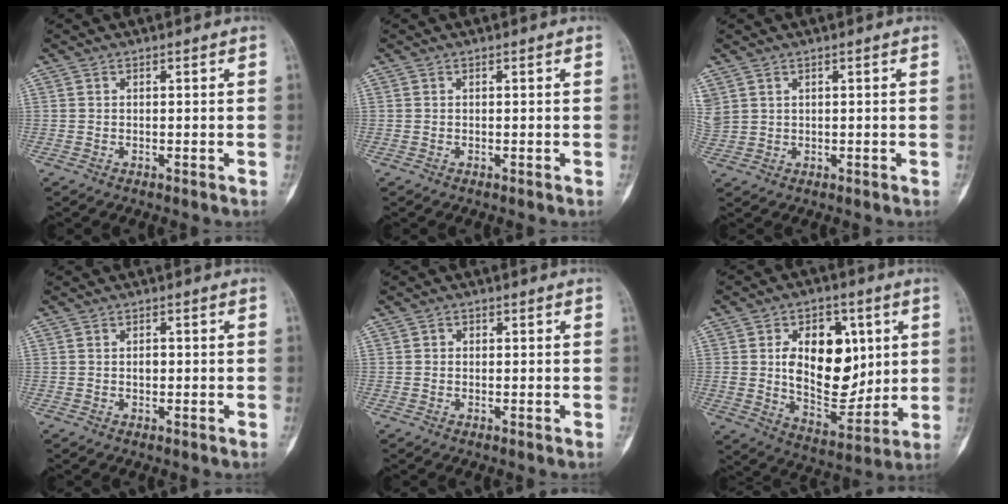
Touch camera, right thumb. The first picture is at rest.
{"total": 0.0}
{"total": 4.0, "force": [2.2, 2.7, 1.9], "torque": [-0.055, 0.004, 0.058]}
{"total": 1.1, "force": [-0.1, 0.7, 0.8], "torque": [-0.006, 0.001, -0.001]}
{"total": 0.8, "force": [0.0, 0.8, 0.2], "torque": [0.003, 0.002, -0.003]}
{"total": 17.8, "force": [3.5, 11.0, 13.5], "torque": [-0.152, -0.021, 0.067]}